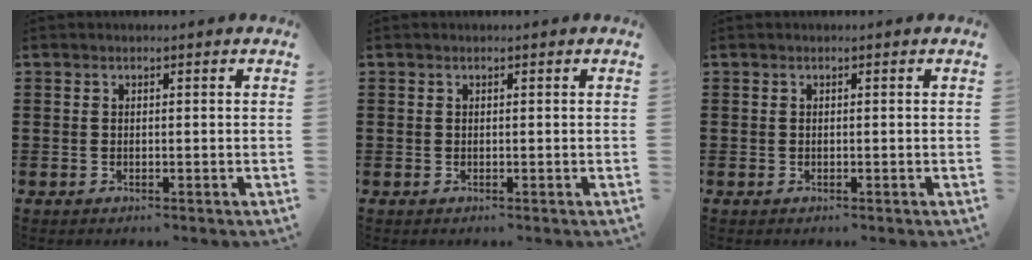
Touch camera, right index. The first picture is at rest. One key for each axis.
{"total": 0.0}
{"total": 0.0}